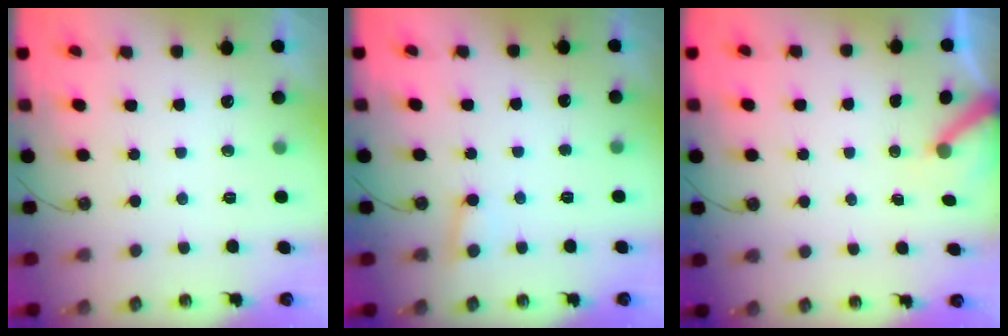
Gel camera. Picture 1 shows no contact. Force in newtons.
{"total": 3.9, "press": 3.8, "slide": 0.4}
{"total": 3.5, "press": 3.5, "slide": 0.3}